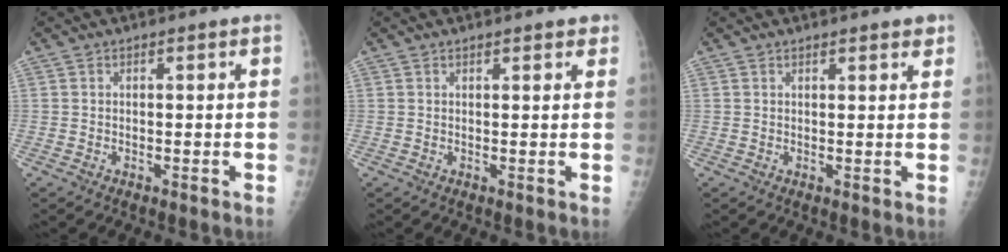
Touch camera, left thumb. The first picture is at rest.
{"total": 2.2, "force": [1.7, 0.7, 1.2], "torque": [-0.006, -0.002, 0.018]}
{"total": 2.6, "force": [2.1, 0.6, 1.5], "torque": [-0.011, -0.006, 0.025]}